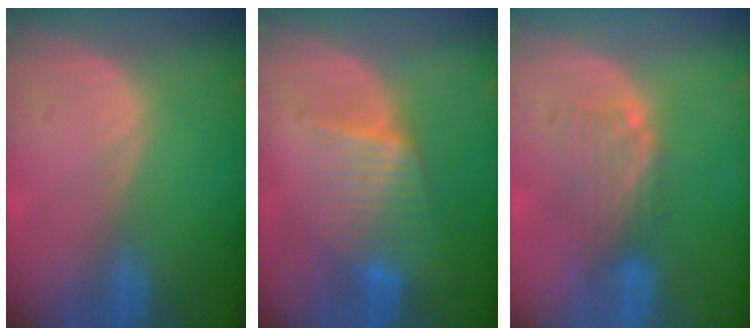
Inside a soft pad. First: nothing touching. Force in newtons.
{"total": 6.4, "press": 6.1, "slide": 2.1}
{"total": 5.0, "press": 4.3, "slide": 2.6}